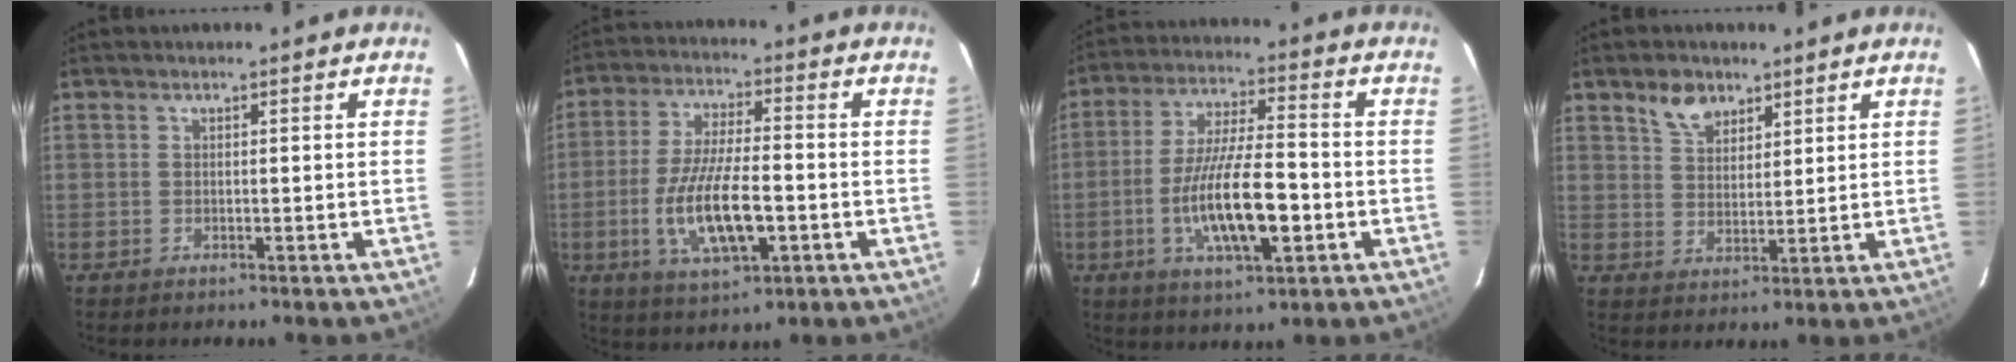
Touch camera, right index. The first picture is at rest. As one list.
[{"total": 12.9, "force": [-3.5, 4.1, 11.7], "torque": [-0.236, -0.011, -0.060]}, {"total": 13.9, "force": [-3.9, 3.4, 12.9], "torque": [-0.249, -0.010, -0.065]}, {"total": 5.6, "force": [3.8, 3.3, 2.5], "torque": [-0.039, 0.007, 0.072]}]